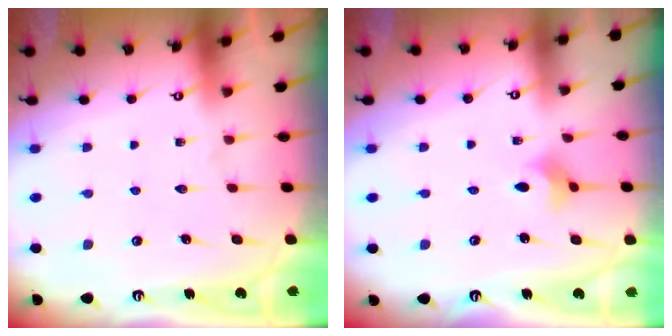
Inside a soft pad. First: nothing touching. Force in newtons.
{"total": 2.8, "press": 2.7, "slide": 0.6}